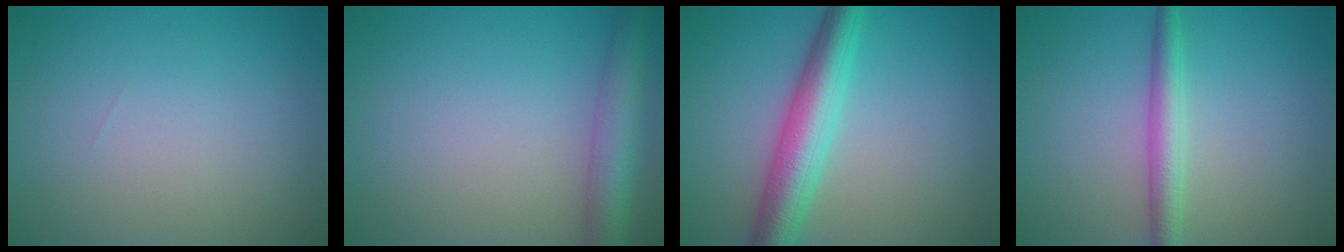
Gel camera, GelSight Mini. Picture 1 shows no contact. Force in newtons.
{"total": 4.7, "press": 4.7, "slide": 0.2}
{"total": 5.7, "press": 5.7, "slide": 0.1}
{"total": 2.9, "press": 2.9, "slide": 0.1}